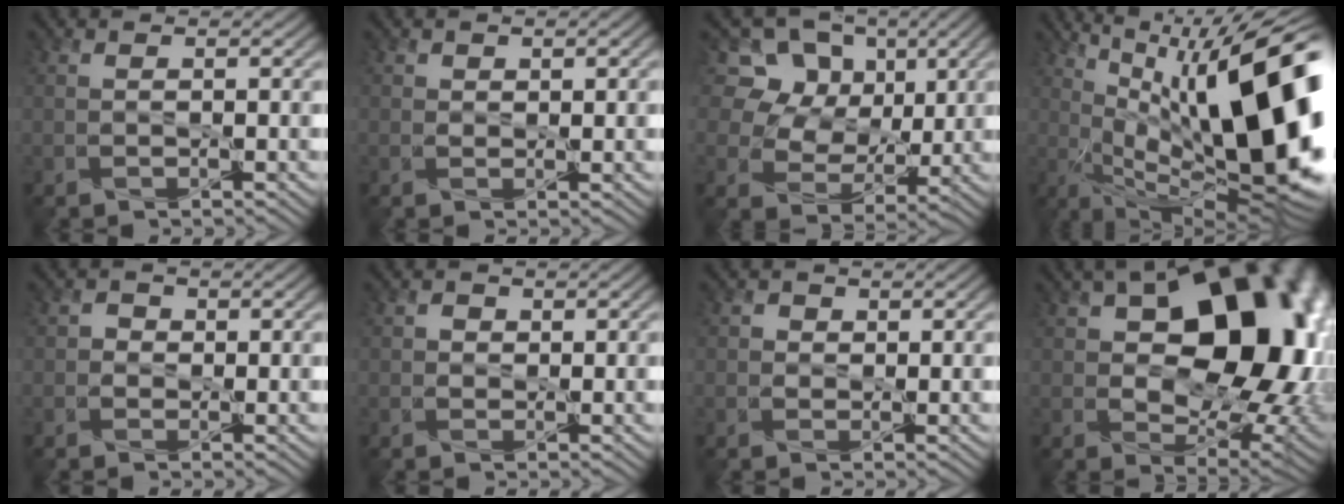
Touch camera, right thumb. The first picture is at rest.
{"total": 1.0, "force": [0.5, 0.7, 0.4], "torque": [-0.010, -0.002, 0.009]}
{"total": 12.4, "force": [5.3, 9.3, 6.3], "torque": [-0.173, 0.038, 0.113]}
{"total": 20.8, "force": [3.3, 7.1, 19.2], "torque": [-0.282, 0.023, 0.055]}
{"total": 1.5, "force": [-0.3, 1.4, 0.4], "torque": [-0.004, 0.001, -0.010]}
{"total": 1.3, "force": [-0.1, 1.2, 0.4], "torque": [-0.005, 0.000, -0.005]}
{"total": 1.4, "force": [0.0, 1.3, 0.5], "torque": [-0.007, -0.001, -0.004]}
{"total": 19.8, "force": [4.4, 12.0, 15.1], "torque": [-0.200, 0.009, 0.072]}